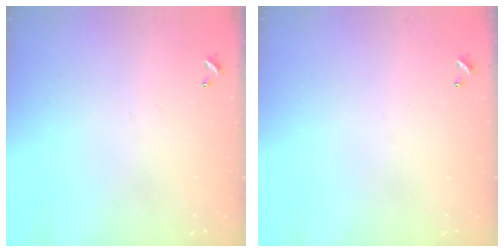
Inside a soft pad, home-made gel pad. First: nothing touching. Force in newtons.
{"total": 0.0}